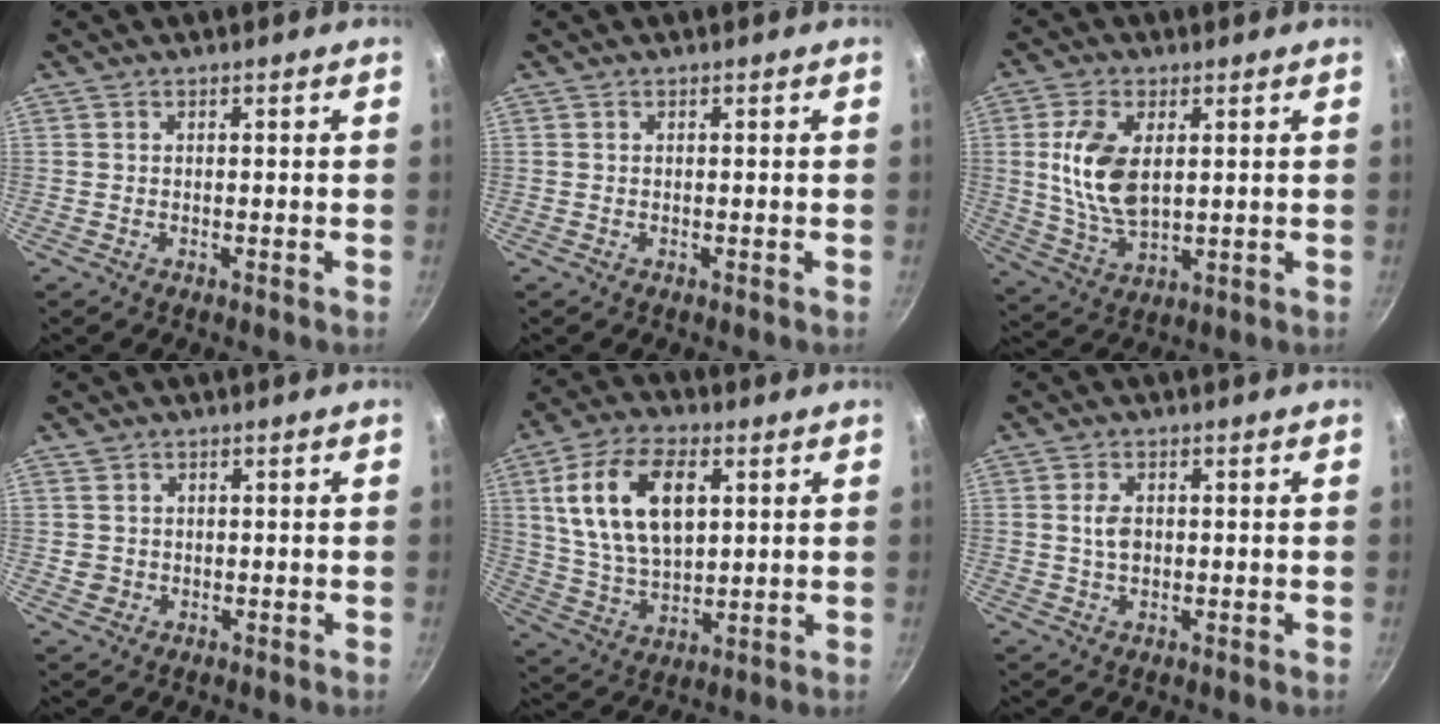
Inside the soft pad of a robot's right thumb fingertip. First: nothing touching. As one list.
[{"total": 0.0}, {"total": 11.7, "force": [2.1, 6.3, 9.6], "torque": [-0.190, -0.012, 0.048]}, {"total": 2.3, "force": [0.5, 2.2, 0.3], "torque": [0.006, -0.002, 0.012]}, {"total": 17.4, "force": [5.0, 9.8, 13.5], "torque": [-0.238, -0.007, 0.099]}, {"total": 3.4, "force": [0.3, 2.2, 2.6], "torque": [-0.045, 0.001, 0.007]}]